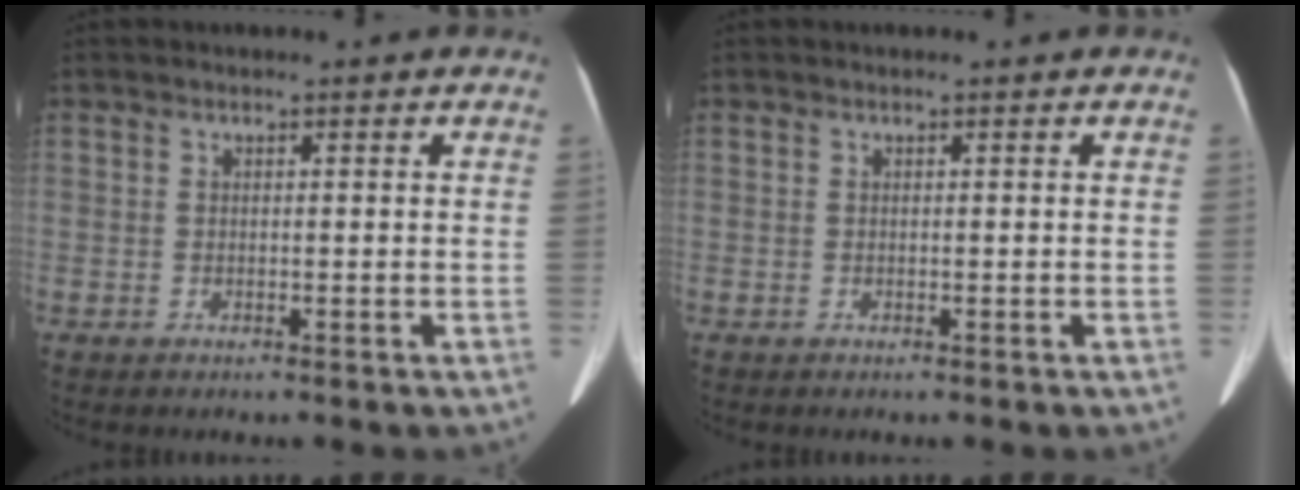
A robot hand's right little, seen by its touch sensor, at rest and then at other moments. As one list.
[{"total": 0.0}]